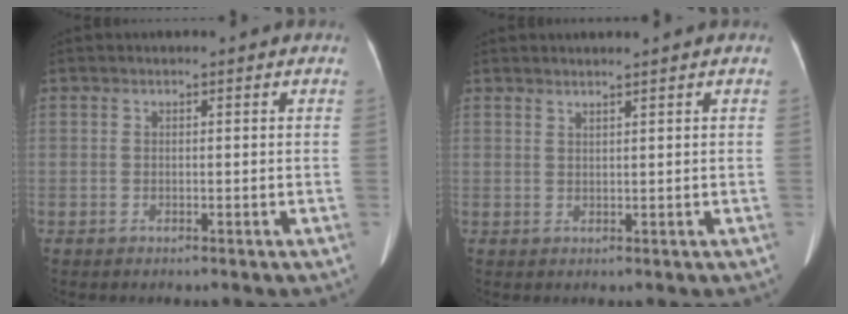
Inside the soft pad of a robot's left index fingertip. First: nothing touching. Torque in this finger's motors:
{"motor_torque": [-0.28, -0.14, -0.09, 0.00]}